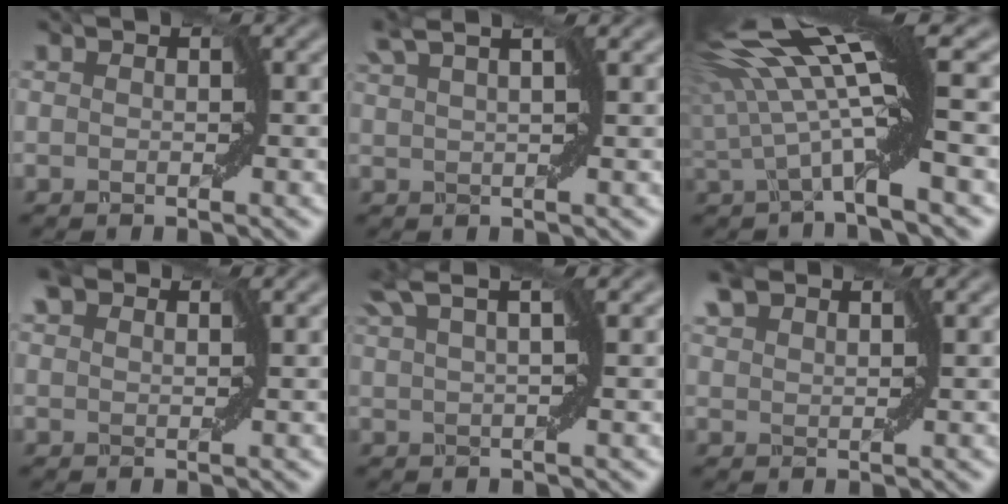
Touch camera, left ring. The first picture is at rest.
{"total": 2.7, "force": [1.9, 0.0, 2.0], "torque": [-0.039, 0.008, 0.030]}
{"total": 10.0, "force": [2.8, 1.5, 9.5], "torque": [-0.179, 0.008, 0.048]}
{"total": 1.3, "force": [0.9, 0.7, 0.5], "torque": [-0.008, 0.003, 0.008]}
{"total": 3.2, "force": [1.9, 0.0, 2.6], "torque": [-0.047, 0.011, 0.029]}
{"total": 1.8, "force": [1.6, 0.8, 0.5], "torque": [-0.015, 0.005, 0.025]}